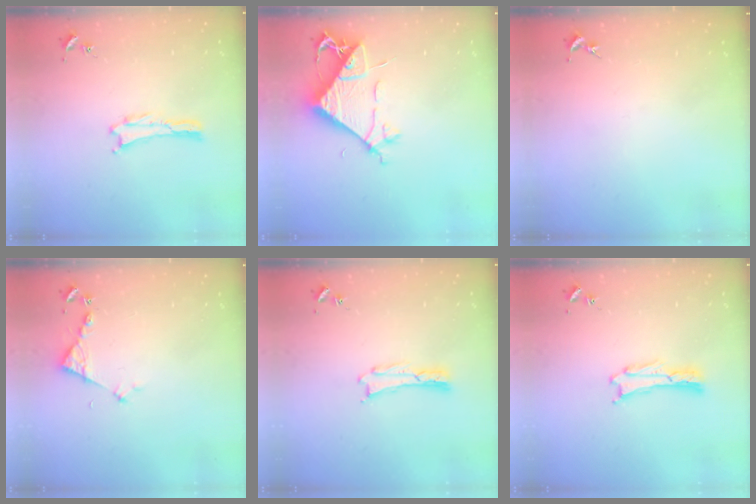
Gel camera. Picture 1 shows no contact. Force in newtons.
{"total": 7.2, "press": 7.1, "slide": 1.2}
{"total": 0.0}
{"total": 3.5, "press": 3.5, "slide": 0.3}
{"total": 0.0}
{"total": 0.0}